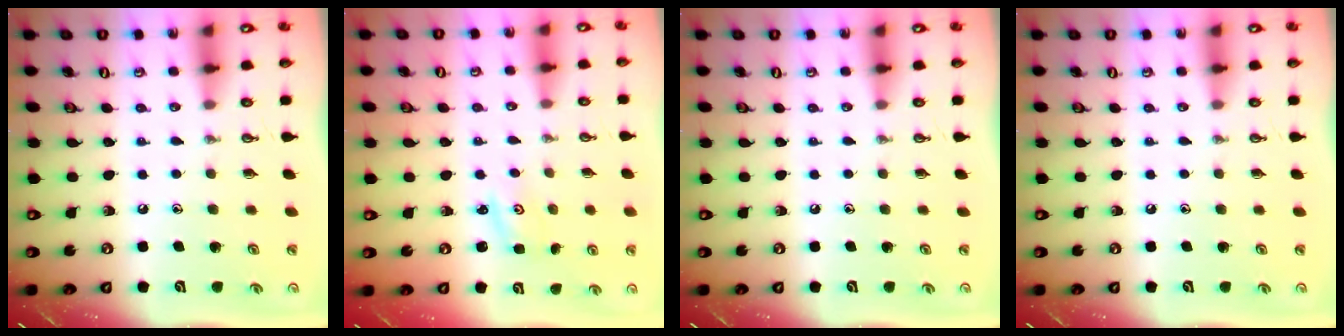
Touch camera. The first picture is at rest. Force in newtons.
{"total": 1.6, "press": 1.6, "slide": 0.3}
{"total": 0.0}
{"total": 0.0}